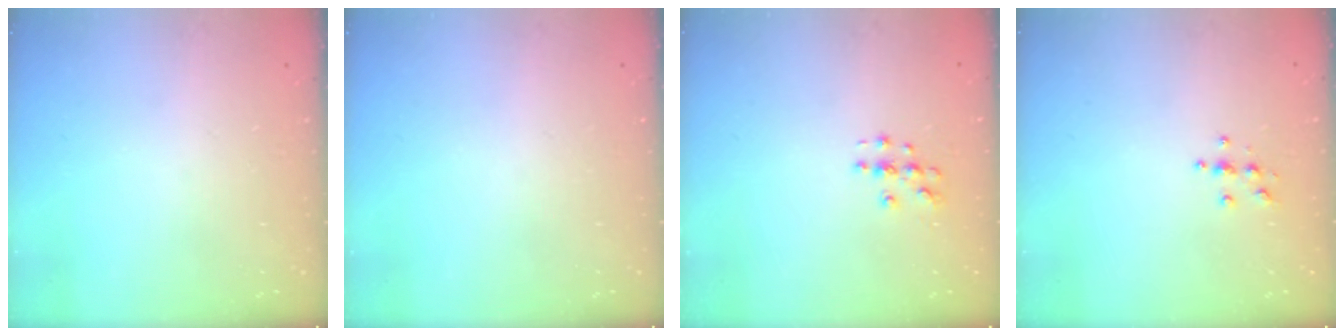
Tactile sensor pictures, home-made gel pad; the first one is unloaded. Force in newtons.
{"total": 0.0}
{"total": 3.9, "press": 3.9, "slide": 0.5}
{"total": 3.8, "press": 3.8, "slide": 0.4}